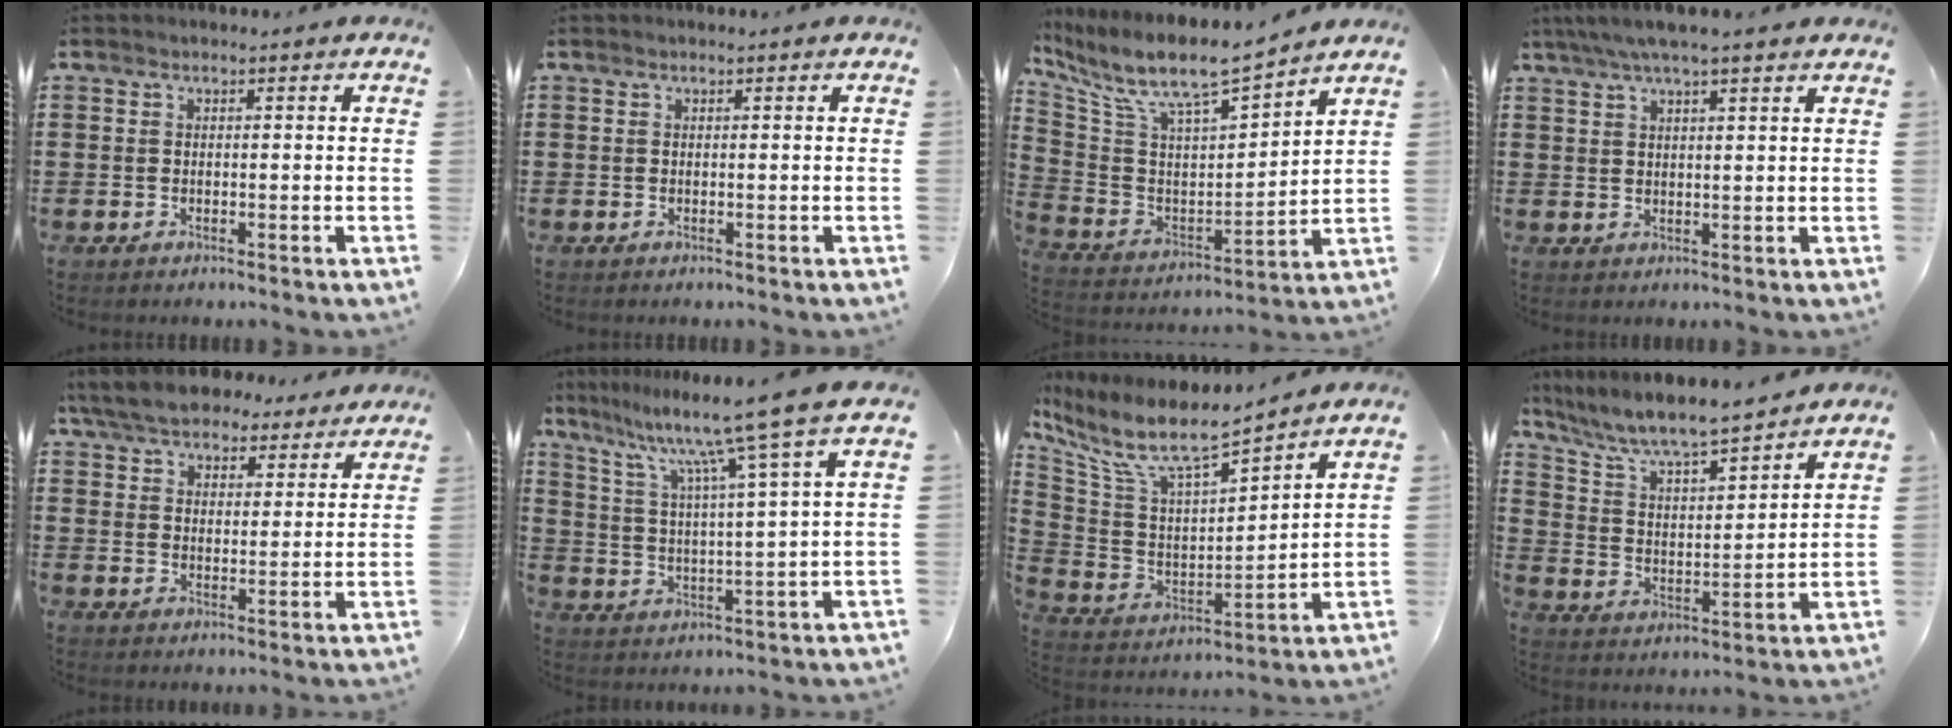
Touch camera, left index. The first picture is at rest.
{"total": 0.0}
{"total": 8.6, "force": [7.1, 1.7, 4.6], "torque": [-0.122, -0.052, 0.116]}
{"total": 4.2, "force": [3.2, 0.2, 2.7], "torque": [-0.060, -0.003, 0.056]}
{"total": 6.9, "force": [6.4, 1.8, 2.0], "torque": [-0.065, -0.015, 0.118]}
{"total": 10.6, "force": [8.0, -1.6, 6.7], "torque": [-0.160, -0.043, 0.122]}
{"total": 9.2, "force": [7.1, 2.0, 5.5], "torque": [-0.137, -0.048, 0.118]}
{"total": 6.8, "force": [6.3, 0.4, 2.7], "torque": [-0.079, -0.042, 0.103]}